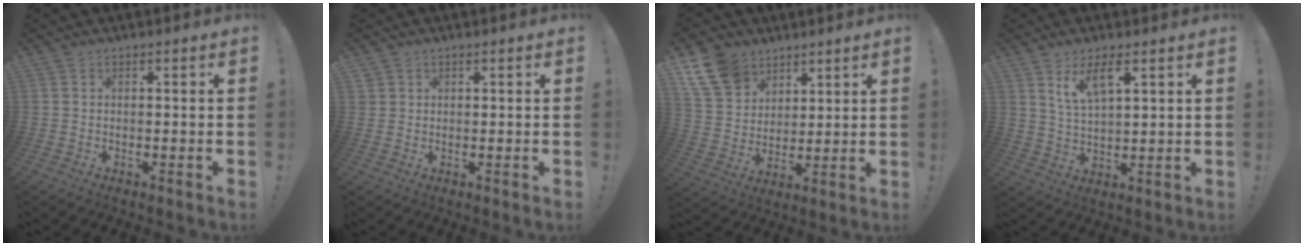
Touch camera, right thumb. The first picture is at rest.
{"total": 1.6, "force": [1.1, 1.2, 0.2], "torque": [-0.003, -0.005, 0.020]}
{"total": 13.8, "force": [8.5, 9.8, 4.8], "torque": [-0.098, -0.042, 0.172]}
{"total": 7.5, "force": [4.6, 2.1, 5.5], "torque": [-0.104, -0.016, 0.080]}